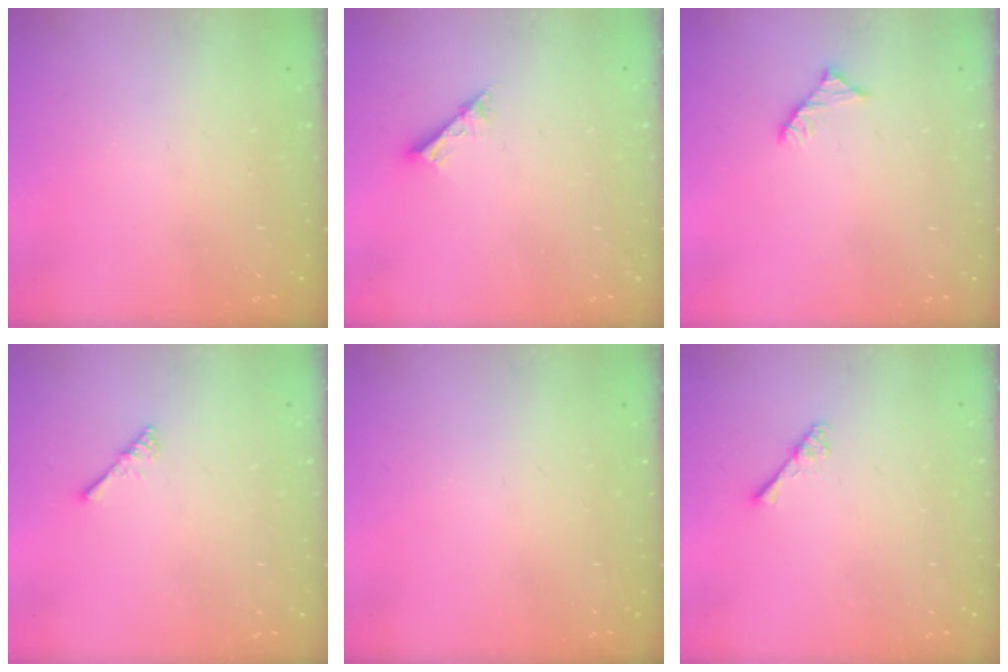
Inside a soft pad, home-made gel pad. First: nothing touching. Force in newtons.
{"total": 2.6, "press": 2.6, "slide": 0.2}
{"total": 3.0, "press": 3.0, "slide": 0.5}
{"total": 2.5, "press": 2.5, "slide": 0.4}
{"total": 0.0}
{"total": 2.5, "press": 2.5, "slide": 0.4}